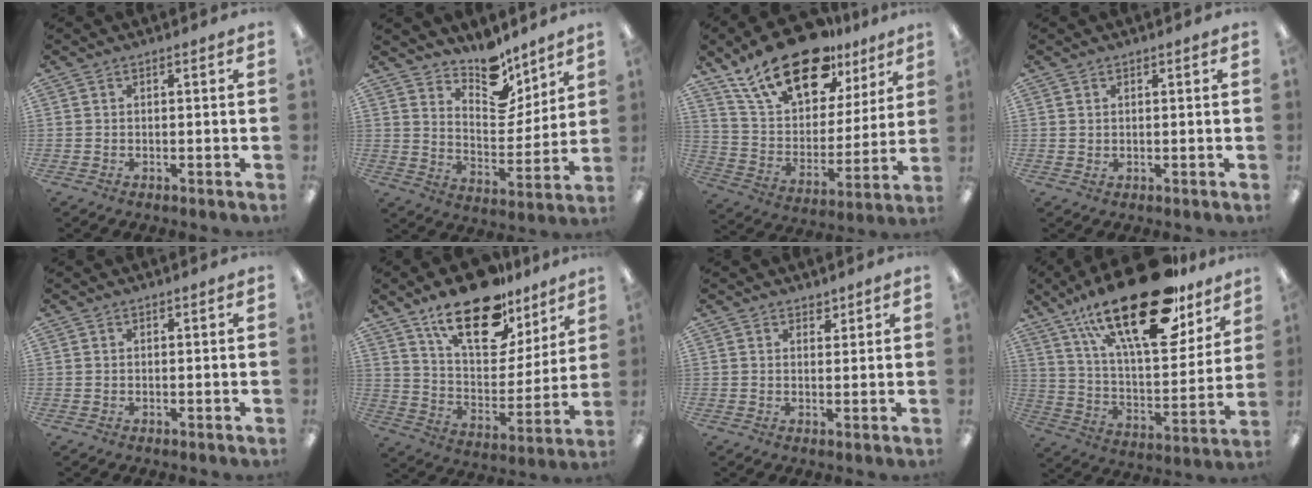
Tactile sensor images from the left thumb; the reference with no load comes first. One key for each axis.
{"total": 12.1, "fx": 10.2, "fy": 5.2, "fz": 4.0, "tx": -0.053, "ty": -0.086, "tz": 0.189}
{"total": 21.9, "fx": 15.3, "fy": 10.2, "fz": 11.9, "tx": -0.211, "ty": -0.084, "tz": 0.272}
{"total": 0.8, "fx": 0.7, "fy": 0.4, "fz": 0.2, "tx": -0.004, "ty": 0.001, "tz": 0.013}
{"total": 0.0}
{"total": 22.1, "fx": 15.0, "fy": 10.1, "fz": 12.6, "tx": -0.203, "ty": -0.088, "tz": 0.261}
{"total": 2.0, "fx": 1.8, "fy": 1.0, "fz": 0.2, "tx": 0.012, "ty": -0.009, "tz": 0.030}
{"total": 29.8, "fx": 19.4, "fy": 11.1, "fz": 19.8, "tx": -0.324, "ty": -0.107, "tz": 0.322}